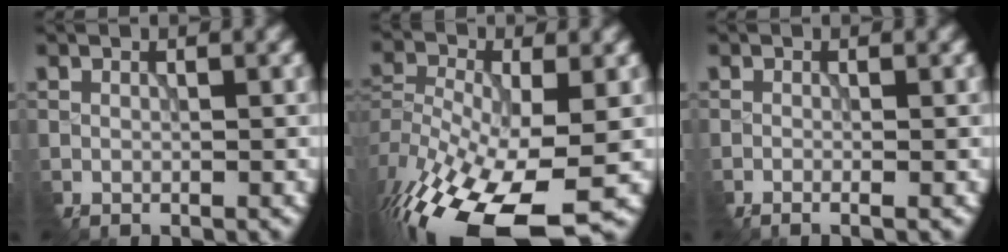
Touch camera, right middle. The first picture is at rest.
{"total": 16.3, "force": [-9.0, 6.8, 11.8], "torque": [-0.267, -0.026, -0.139]}
{"total": 1.5, "force": [-0.9, 0.2, 1.2], "torque": [-0.027, -0.005, -0.016]}